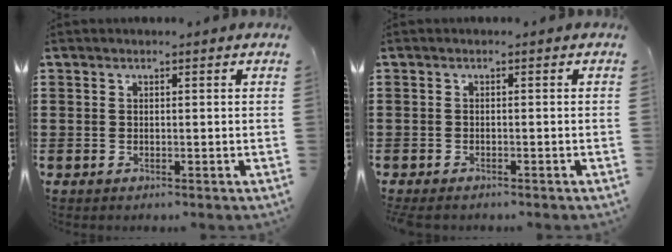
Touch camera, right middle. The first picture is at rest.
{"total": 0.8, "force": [-0.7, 0.2, 0.3], "torque": [-0.008, -0.003, -0.014]}